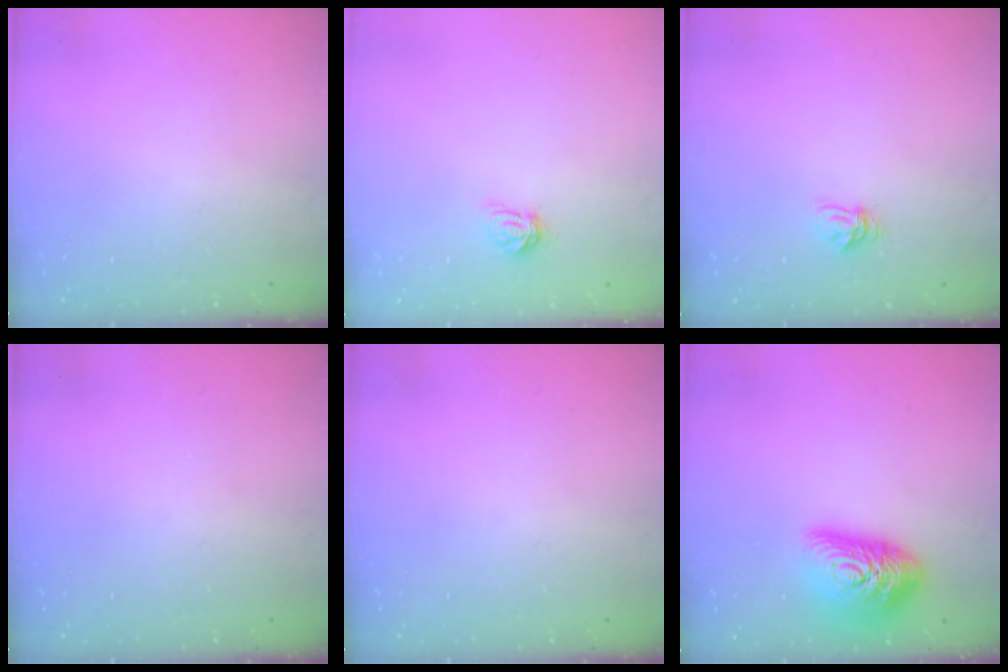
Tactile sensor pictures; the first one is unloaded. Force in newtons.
{"total": 5.1, "press": 5.1, "slide": 0.5}
{"total": 4.9, "press": 4.9, "slide": 0.6}
{"total": 0.0}
{"total": 0.0}
{"total": 16.3, "press": 16.2, "slide": 1.5}